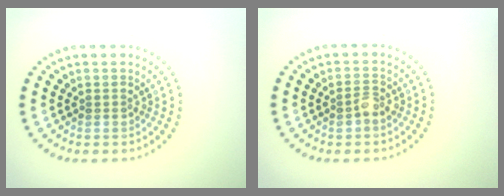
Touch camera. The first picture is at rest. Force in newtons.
{"total": 1.4, "press": 1.4, "slide": 0.1}